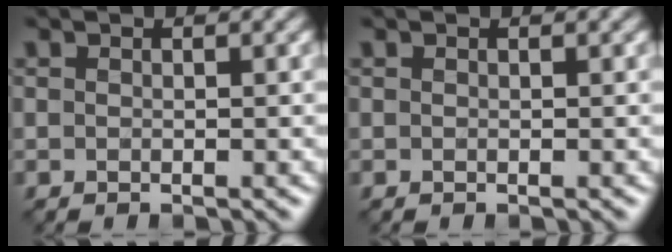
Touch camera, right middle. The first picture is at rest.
{"total": 0.0}